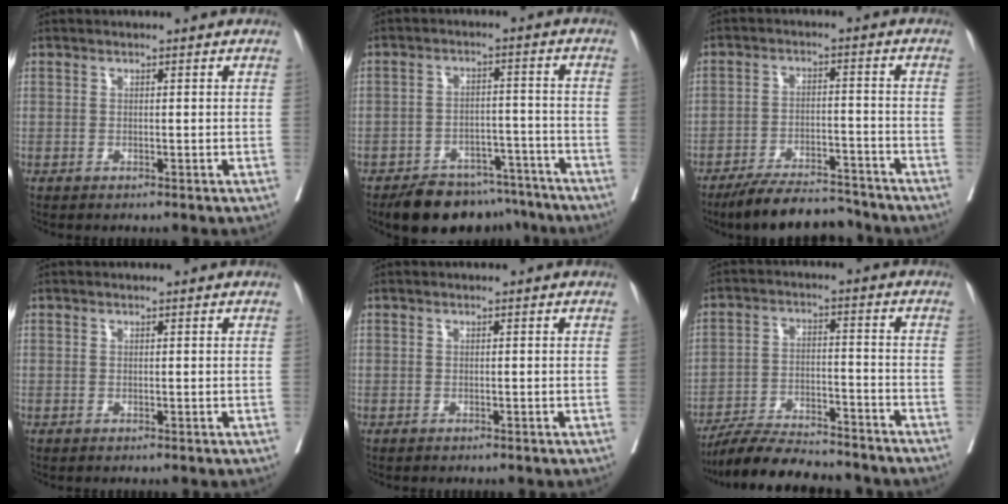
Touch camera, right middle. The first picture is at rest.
{"total": 11.6, "force": [-9.8, 5.1, 3.4], "torque": [-0.031, 0.018, -0.138]}
{"total": 10.7, "force": [-9.9, 2.1, 3.4], "torque": [-0.048, 0.006, -0.158]}
{"total": 0.0}
{"total": 0.0}
{"total": 14.9, "force": [-13.5, 2.3, 5.8], "torque": [-0.092, 0.001, -0.211]}